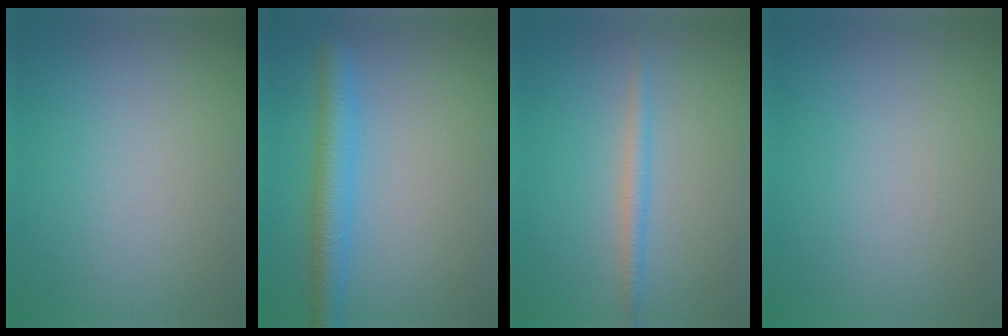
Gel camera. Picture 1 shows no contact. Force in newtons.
{"total": 3.9, "press": 3.9, "slide": 0.1}
{"total": 1.7, "press": 1.7, "slide": 0.1}
{"total": 0.0}